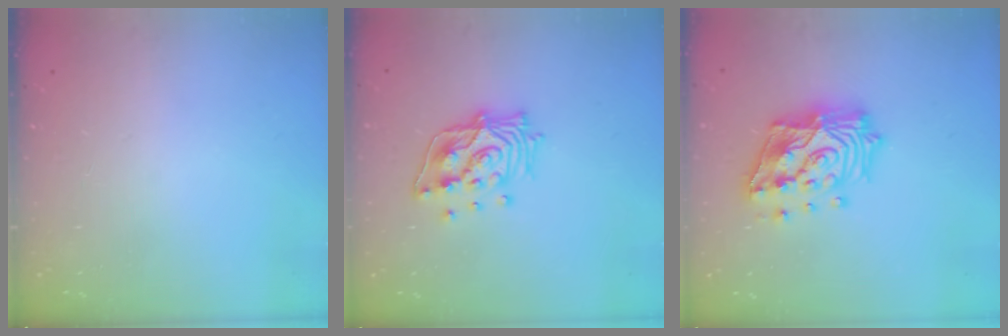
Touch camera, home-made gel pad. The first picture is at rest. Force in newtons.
{"total": 15.2, "press": 15.1, "slide": 2.0}
{"total": 20.1, "press": 19.9, "slide": 3.0}